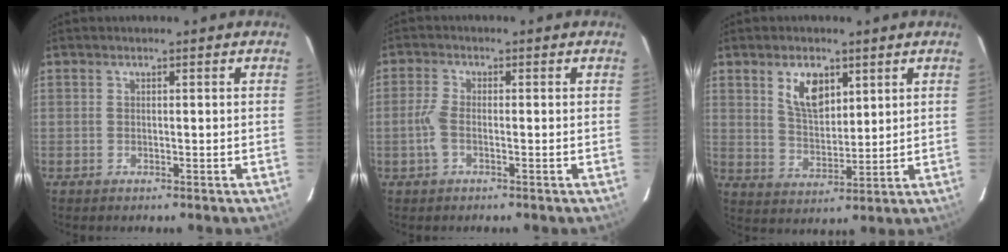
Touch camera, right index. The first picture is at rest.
{"total": 3.2, "force": [-1.1, 1.3, 2.7], "torque": [-0.069, 0.003, -0.023]}
{"total": 7.7, "force": [3.8, 4.1, 5.3], "torque": [-0.093, 0.005, 0.078]}